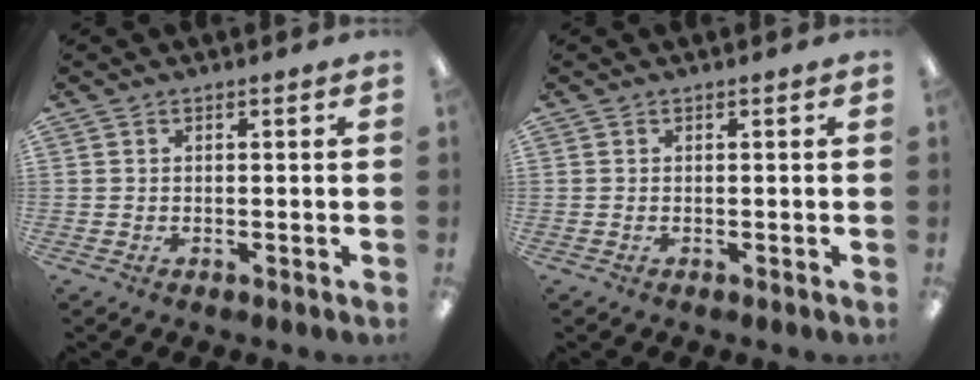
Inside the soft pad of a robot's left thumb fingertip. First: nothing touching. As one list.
[{"total": 0.0}]